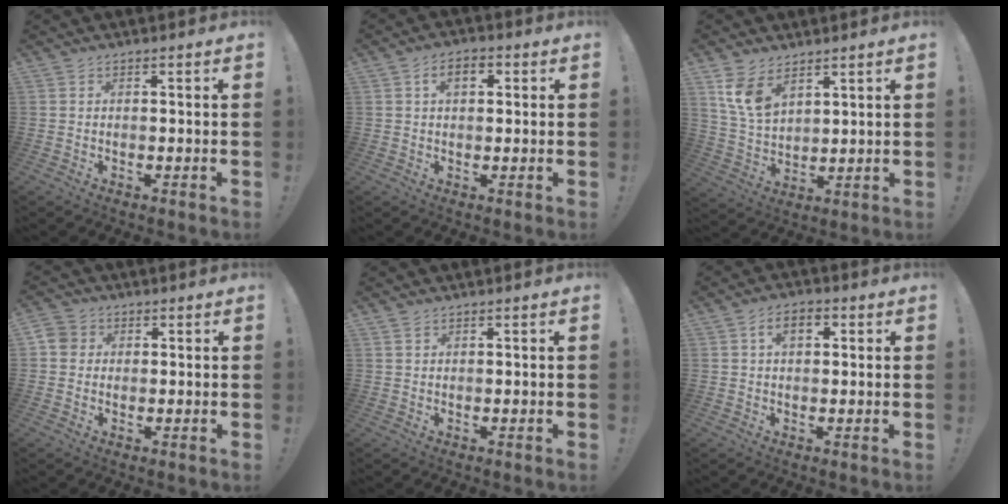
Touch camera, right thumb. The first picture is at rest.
{"total": 4.8, "force": [1.3, 2.9, 3.6], "torque": [-0.053, 0.005, 0.018]}
{"total": 9.7, "force": [5.9, 5.4, 5.5], "torque": [-0.102, -0.023, 0.117]}
{"total": 4.1, "force": [0.3, 3.8, 1.6], "torque": [-0.033, 0.015, 0.009]}
{"total": 1.1, "force": [0.8, 0.6, 0.4], "torque": [-0.006, 0.001, 0.016]}
{"total": 5.3, "force": [1.5, 3.1, 4.0], "torque": [-0.060, 0.006, 0.023]}